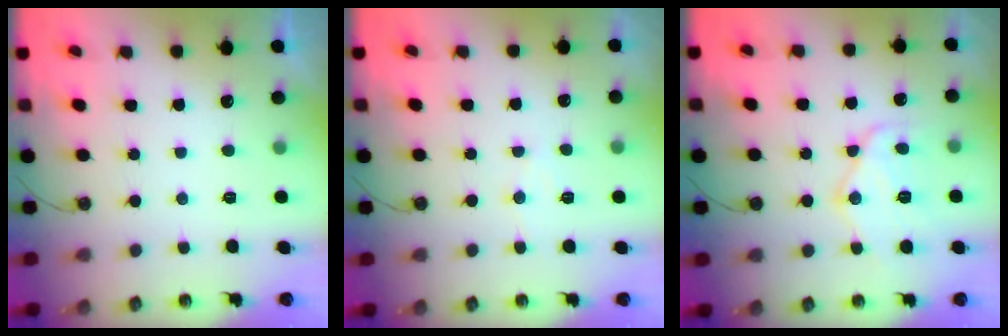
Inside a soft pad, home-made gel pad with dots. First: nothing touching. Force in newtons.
{"total": 5.0, "press": 5.0, "slide": 0.4}
{"total": 14.6, "press": 14.6, "slide": 1.3}